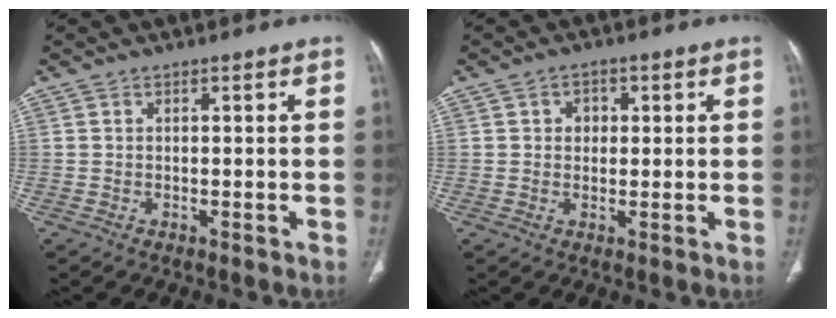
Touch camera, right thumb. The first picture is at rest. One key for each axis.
{"total": 3.0, "fx": 0.8, "fy": 2.4, "fz": 1.5, "tx": -0.005, "ty": 0.001, "tz": 0.010}